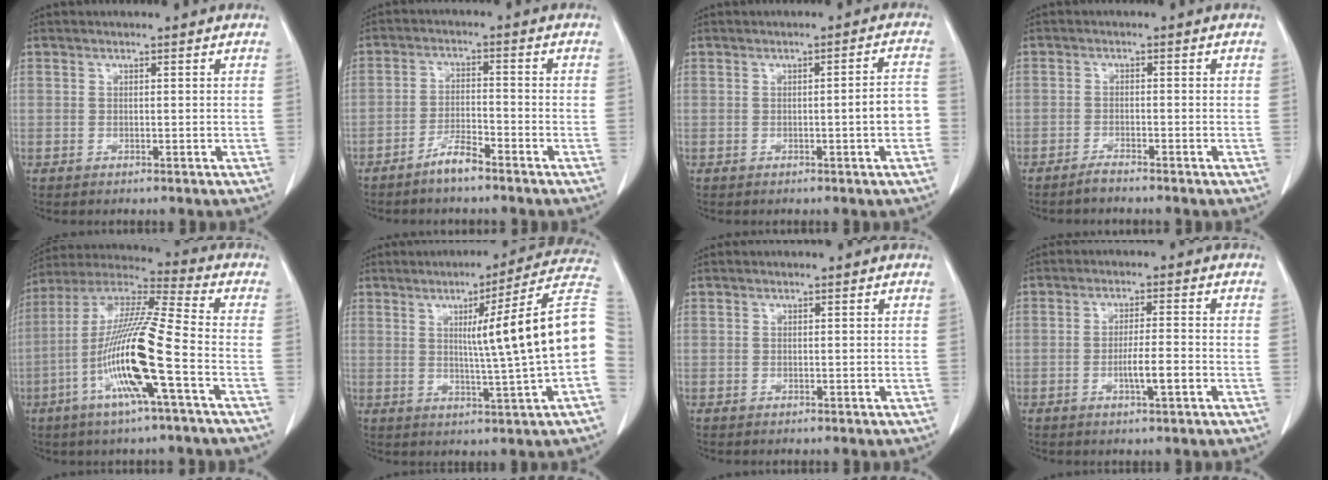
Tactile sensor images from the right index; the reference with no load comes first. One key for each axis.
{"total": 4.2, "fx": -3.4, "fy": 0.6, "fz": 2.4, "tx": -0.046, "ty": -0.001, "tz": -0.066}
{"total": 4.3, "fx": -1.1, "fy": 0.2, "fz": 4.1, "tx": -0.049, "ty": 0.009, "tz": -0.016}
{"total": 1.8, "fx": -1.7, "fy": 0.0, "fz": 0.6, "tx": -0.014, "ty": -0.002, "tz": -0.032}
{"total": 16.7, "fx": -5.3, "fy": -0.1, "fz": 15.9, "tx": -0.320, "ty": -0.006, "tz": -0.108}
{"total": 15.5, "fx": 1.1, "fy": -2.0, "fz": 15.4, "tx": -0.199, "ty": 0.014, "tz": 0.008}
{"total": 0.0}
{"total": 4.4, "fx": -1.5, "fy": 0.2, "fz": 4.1, "tx": -0.072, "ty": -0.003, "tz": -0.025}